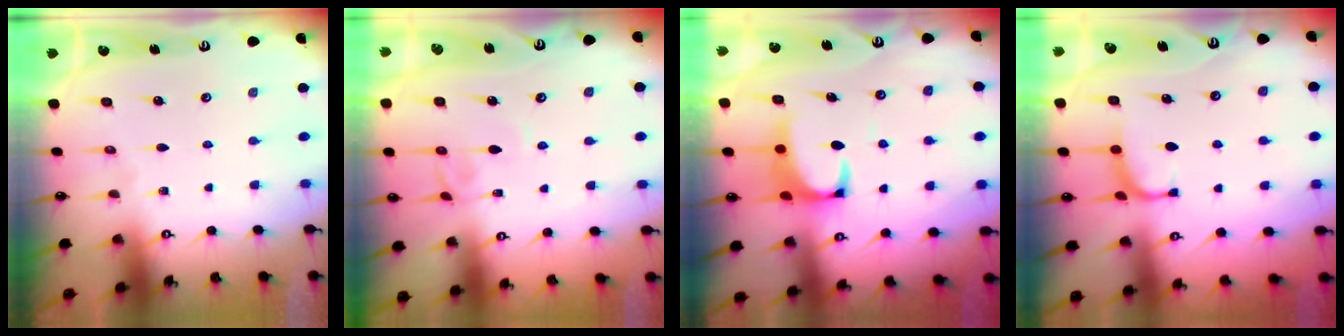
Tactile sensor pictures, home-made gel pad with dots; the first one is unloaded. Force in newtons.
{"total": 3.7, "press": 3.7, "slide": 0.1}
{"total": 2.1, "press": 1.9, "slide": 0.9}
{"total": 0.6, "press": 0.1, "slide": 0.6}